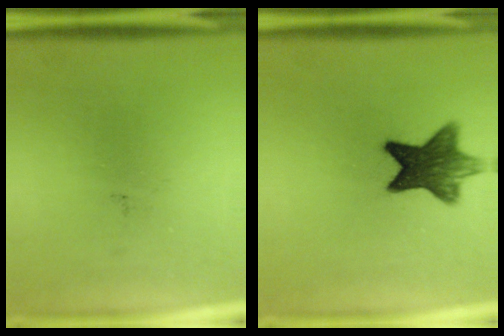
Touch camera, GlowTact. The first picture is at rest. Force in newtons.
{"total": 10.2}